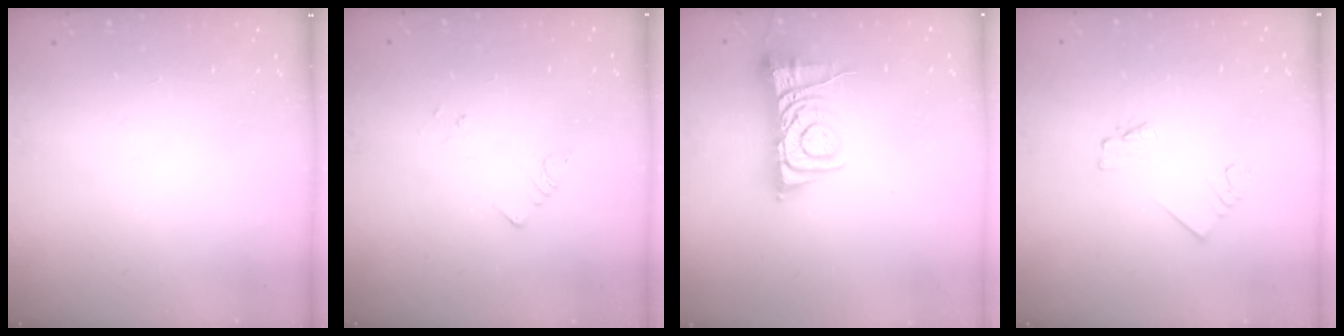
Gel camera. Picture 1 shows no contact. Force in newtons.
{"total": 5.3, "press": 5.2, "slide": 0.6}
{"total": 8.6, "press": 8.5, "slide": 1.0}
{"total": 1.6, "press": 1.5, "slide": 0.2}